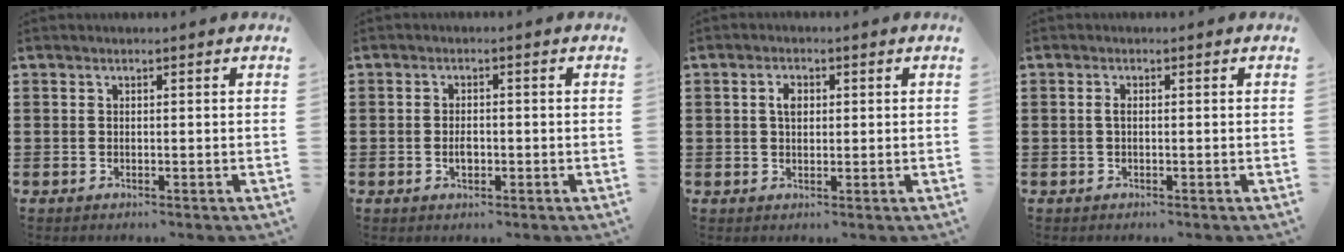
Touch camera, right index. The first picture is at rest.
{"total": 2.1, "force": [-0.5, 1.1, 1.7], "torque": [-0.032, 0.002, -0.010]}
{"total": 2.5, "force": [0.5, 1.6, 1.9], "torque": [-0.042, 0.008, 0.008]}
{"total": 1.1, "force": [-0.2, 0.4, 1.0], "torque": [-0.020, -0.001, -0.003]}